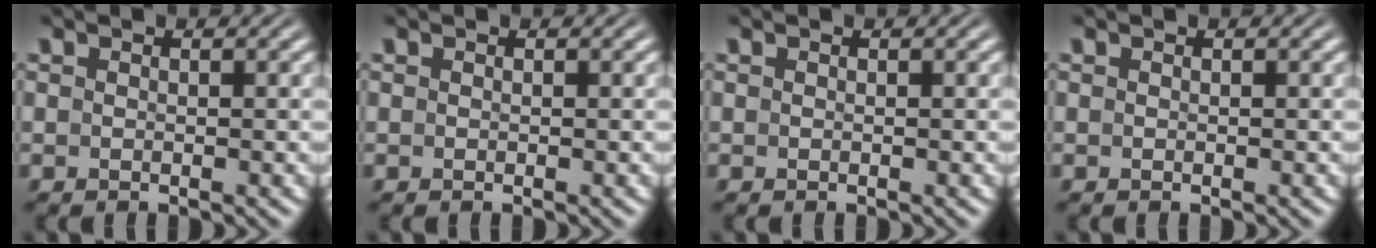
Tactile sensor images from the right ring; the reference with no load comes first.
{"total": 0.0}
{"total": 0.0}
{"total": 0.0}